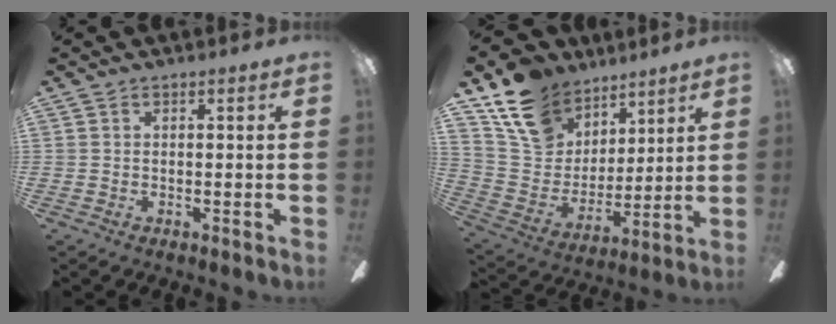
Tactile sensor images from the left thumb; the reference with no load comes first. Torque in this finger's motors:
{"motor_torque": [0.33, 0.33, 1.05, -1.72, 0.08]}